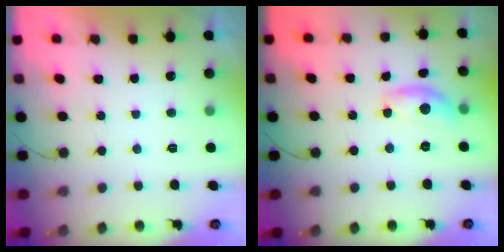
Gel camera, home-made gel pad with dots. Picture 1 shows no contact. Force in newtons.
{"total": 9.6, "press": 9.6, "slide": 0.6}